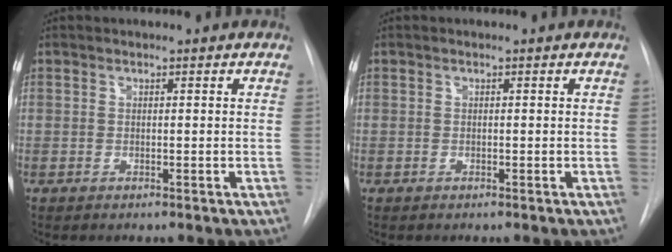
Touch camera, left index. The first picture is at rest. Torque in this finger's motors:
{"motor_torque": [-0.05, 0.05, 0.00, 0.00]}